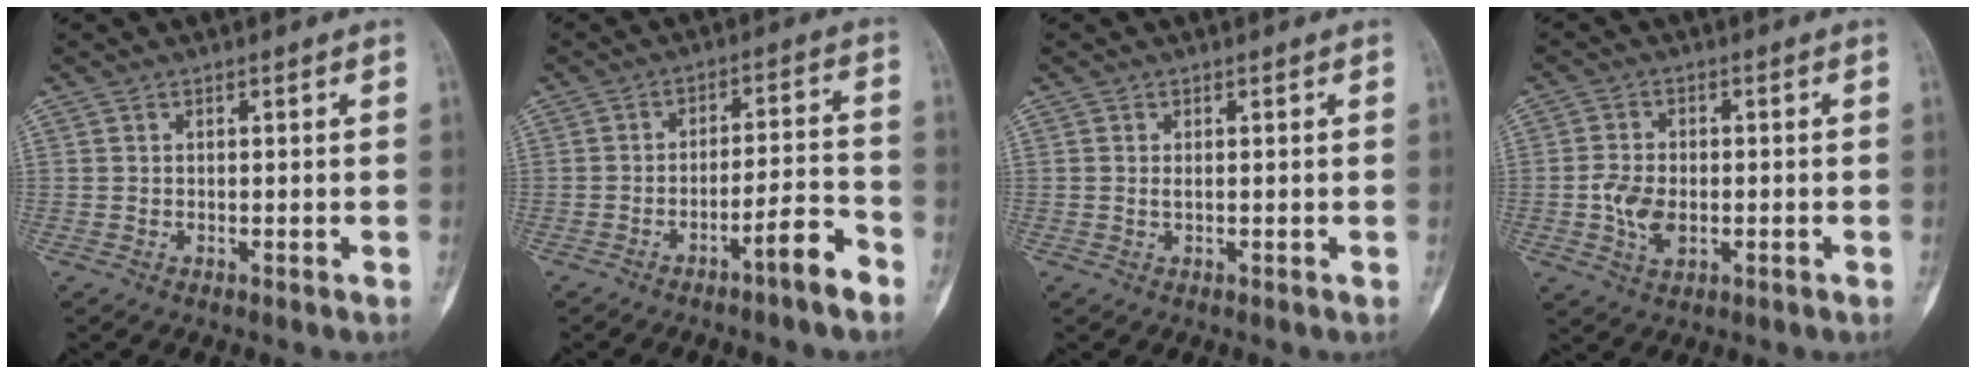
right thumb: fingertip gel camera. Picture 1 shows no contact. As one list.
[{"total": 7.4, "force": [-4.9, 0.8, 5.6], "torque": [-0.086, 0.047, -0.074]}, {"total": 0.6, "force": [0.1, 0.2, 0.6], "torque": [-0.013, 0.000, 0.001]}, {"total": 6.1, "force": [-1.2, 3.8, 4.6], "torque": [-0.084, 0.005, -0.023]}]